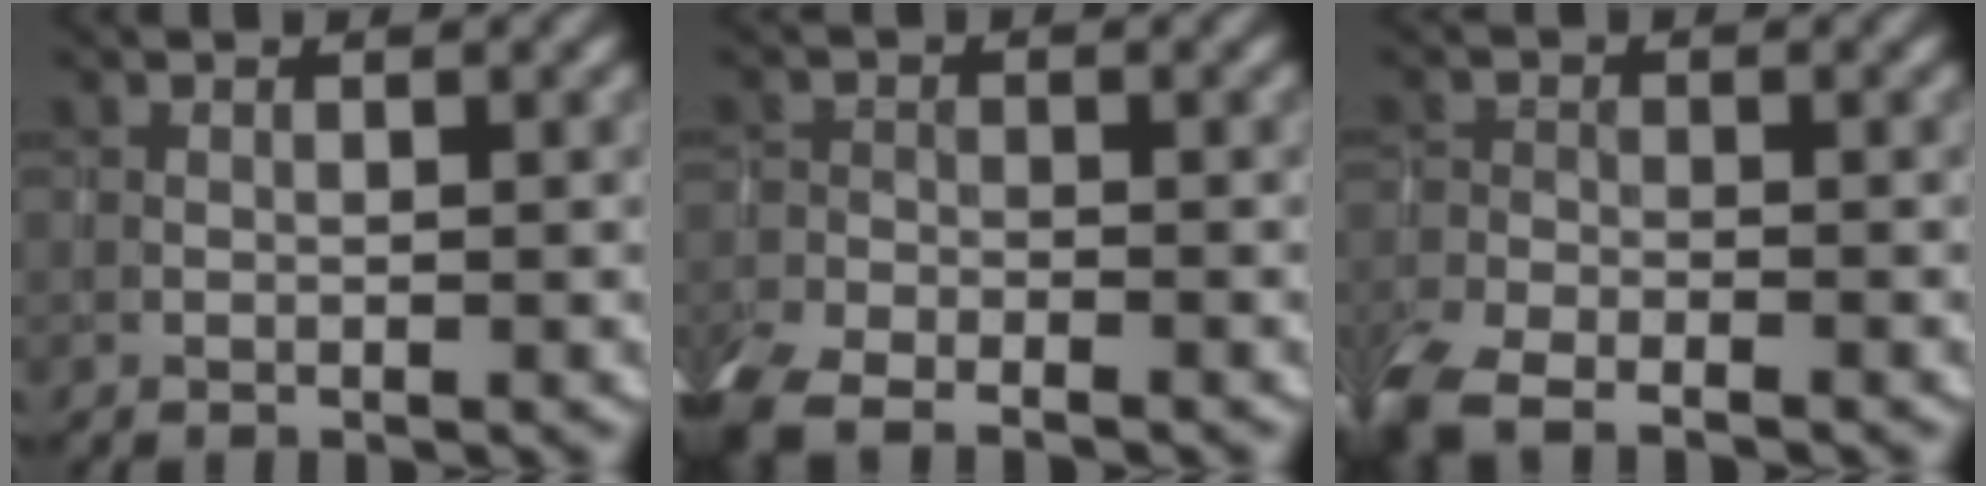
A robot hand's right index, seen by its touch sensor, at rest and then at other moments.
{"total": 5.6, "force": [-4.5, 2.3, 2.5], "torque": [-0.048, -0.024, -0.082]}
{"total": 6.3, "force": [-4.9, 2.5, 3.0], "torque": [-0.062, -0.031, -0.090]}